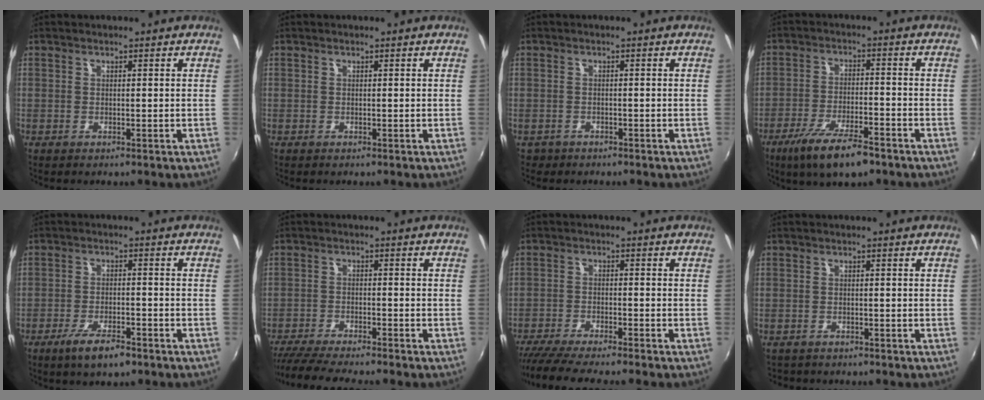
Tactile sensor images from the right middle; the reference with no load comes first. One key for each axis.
{"total": 0.0}
{"total": 2.2, "fx": -1.4, "fy": 1.7, "fz": 0.5, "tx": -0.015, "ty": -0.005, "tz": -0.022}
{"total": 11.0, "fx": -7.6, "fy": 2.8, "fz": 7.5, "tx": -0.164, "ty": -0.028, "tz": -0.133}
{"total": 6.8, "fx": -4.6, "fy": 2.0, "fz": 4.6, "tx": -0.106, "ty": -0.013, "tz": -0.081}
{"total": 10.4, "fx": -9.4, "fy": 0.0, "fz": 4.6, "tx": -0.109, "ty": -0.024, "tz": -0.157}
{"total": 9.8, "fx": -8.7, "fy": -0.3, "fz": 4.4, "tx": -0.102, "ty": -0.029, "tz": -0.147}
{"total": 2.2, "fx": -1.9, "fy": 1.1, "fz": 0.4, "tx": -0.014, "ty": -0.008, "tz": -0.029}